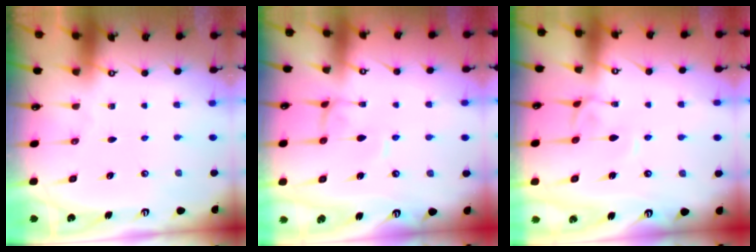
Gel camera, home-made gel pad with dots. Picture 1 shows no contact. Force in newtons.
{"total": 0.8, "press": 0.8, "slide": 0.2}
{"total": 3.3, "press": 3.3, "slide": 0.1}